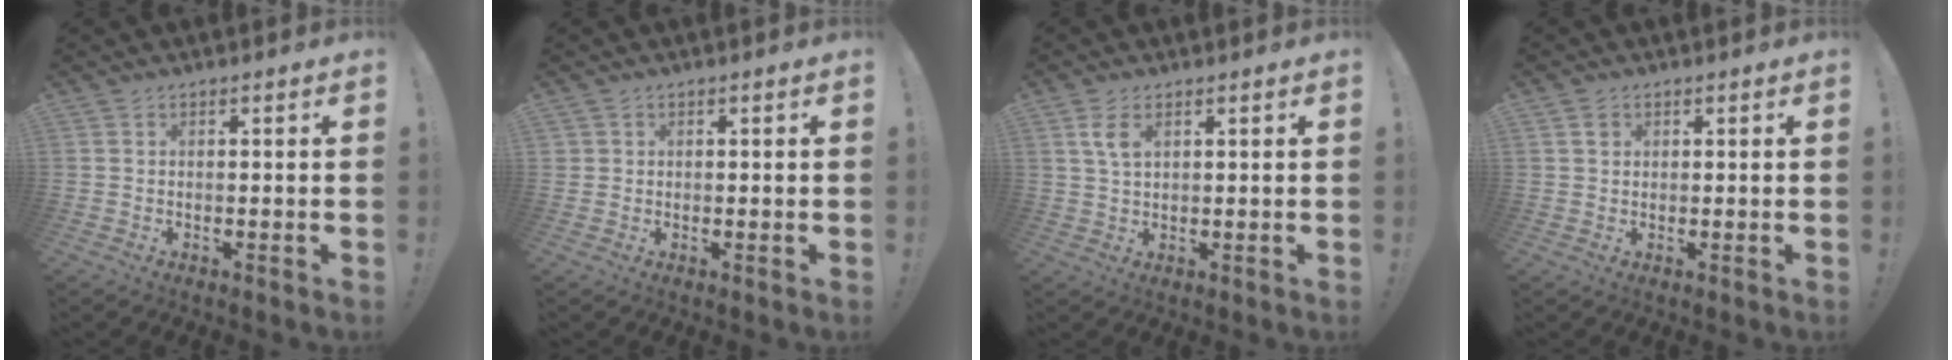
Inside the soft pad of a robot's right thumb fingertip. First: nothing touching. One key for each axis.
{"total": 1.1, "fx": 0.4, "fy": 1.1, "fz": 0.1, "tx": -0.006, "ty": 0.004, "tz": 0.010}
{"total": 4.8, "fx": 2.1, "fy": 2.2, "fz": 3.7, "tx": -0.061, "ty": -0.003, "tz": 0.037}
{"total": 1.6, "fx": 0.7, "fy": 1.4, "fz": 0.3, "tx": 0.004, "ty": -0.001, "tz": 0.012}